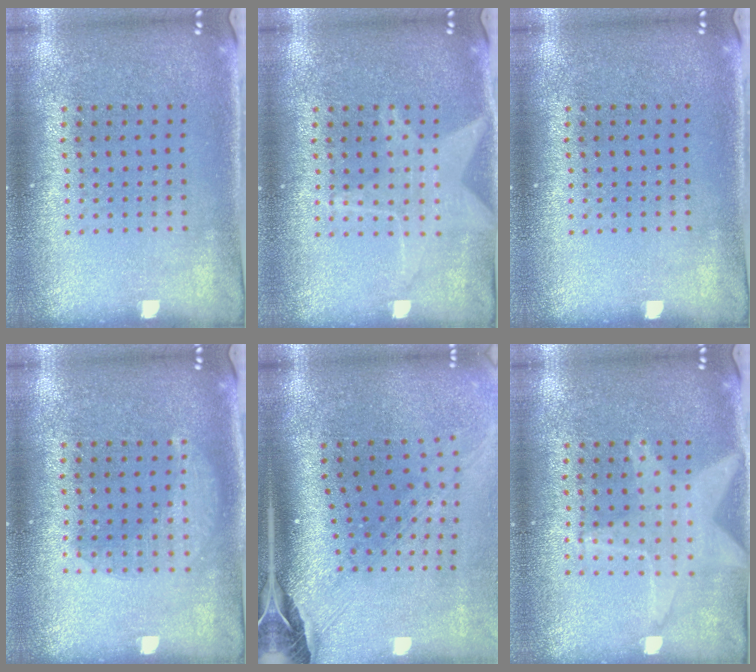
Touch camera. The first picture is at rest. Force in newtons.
{"total": 2.3, "press": 2.3, "slide": 0.3}
{"total": 0.0}
{"total": 1.9, "press": 1.9, "slide": 0.3}
{"total": 2.9, "press": 2.1, "slide": 2.0}
{"total": 1.7, "press": 1.5, "slide": 0.7}